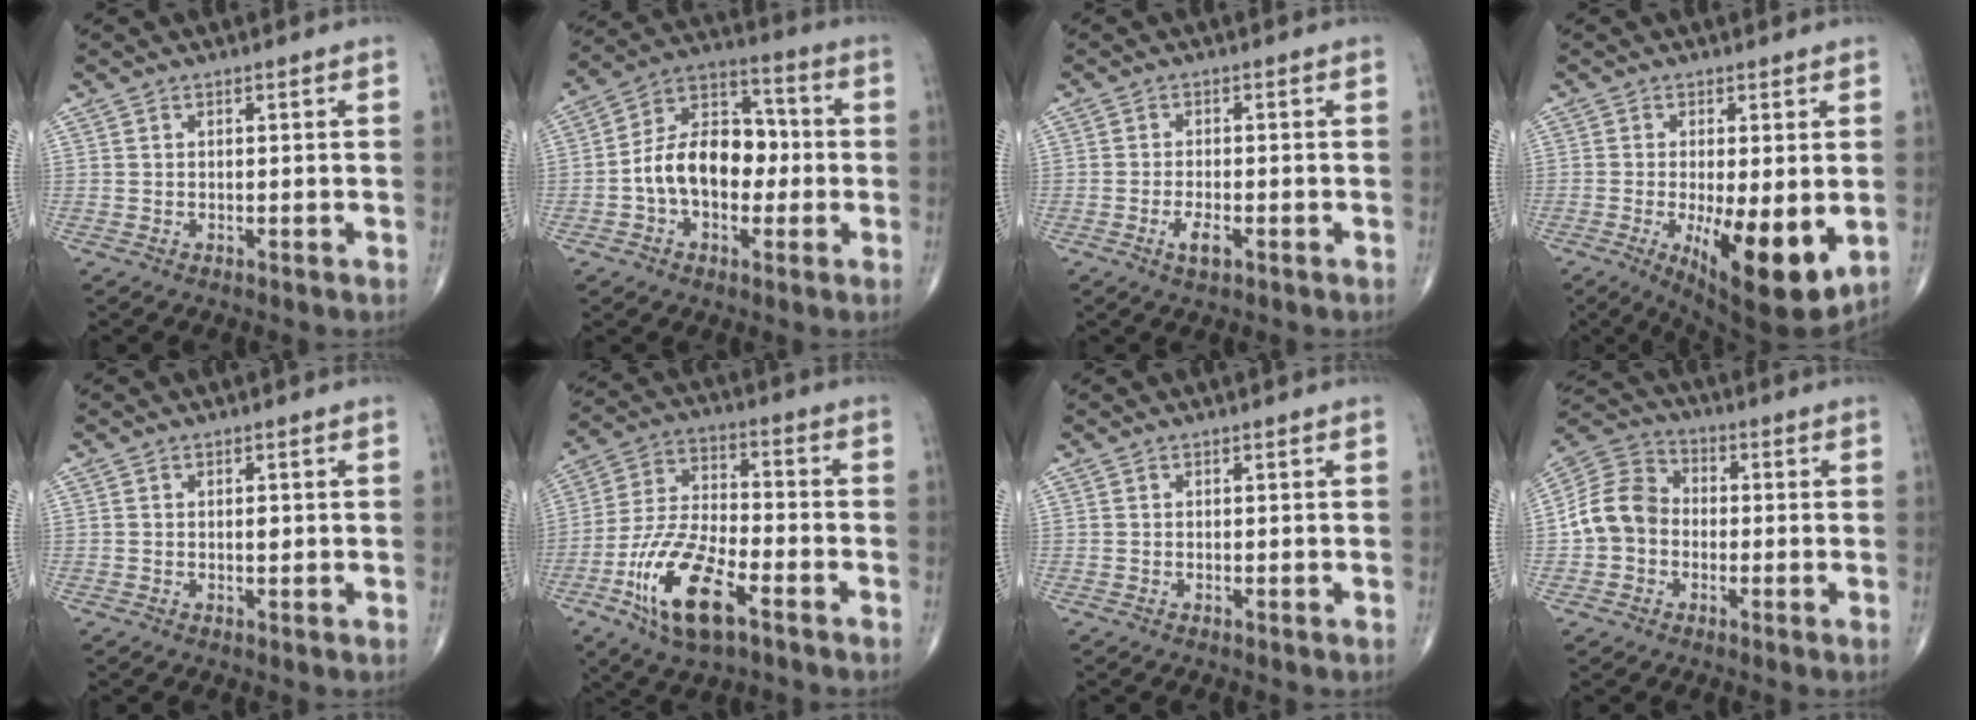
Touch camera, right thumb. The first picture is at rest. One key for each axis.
{"total": 14.7, "fx": -1.6, "fy": 9.8, "fz": 10.8, "tx": -0.155, "ty": 0.047, "tz": -0.036}
{"total": 3.3, "fx": -1.5, "fy": 1.3, "fz": 2.6, "tx": -0.049, "ty": 0.001, "tz": -0.026}
{"total": 13.8, "fx": -3.1, "fy": 4.5, "fz": 12.7, "tx": -0.193, "ty": -0.029, "tz": -0.035}
{"total": 1.1, "fx": 0.0, "fy": 0.6, "fz": 0.9, "tx": -0.012, "ty": 0.000, "tz": -0.001}
{"total": 16.3, "fx": -7.8, "fy": 6.6, "fz": 12.8, "tx": -0.253, "ty": 0.032, "tz": -0.143}
{"total": 0.0}
{"total": 10.4, "fx": -1.3, "fy": 8.7, "fz": 5.6, "tx": -0.094, "ty": 0.035, "tz": -0.038}